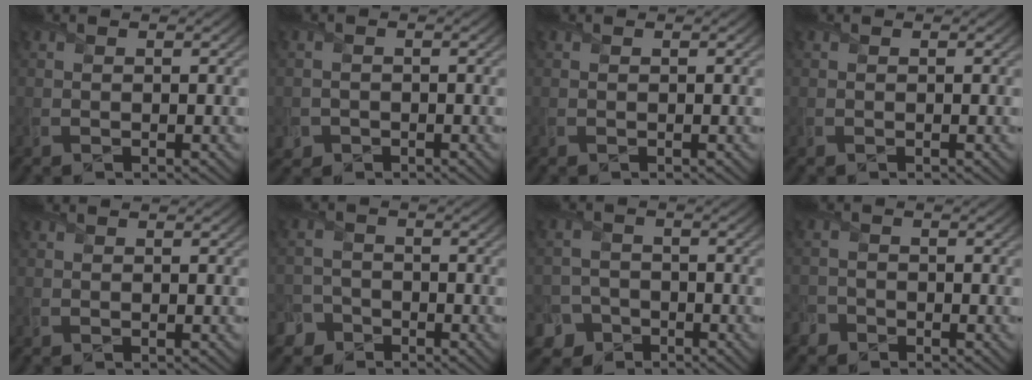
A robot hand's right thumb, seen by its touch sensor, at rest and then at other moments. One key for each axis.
{"total": 1.7, "fx": -0.9, "fy": 1.4, "fz": 0.1, "tx": 0.006, "ty": -0.005, "tz": -0.020}
{"total": 0.0}
{"total": 0.0}
{"total": 0.0}
{"total": 4.3, "fx": -3.3, "fy": 2.8, "fz": 0.5, "tx": 0.002, "ty": 0.001, "tz": -0.068}
{"total": 5.4, "fx": -3.7, "fy": 3.8, "fz": 0.8, "tx": 0.001, "ty": -0.004, "tz": -0.077}
{"total": 2.0, "fx": -1.6, "fy": 1.2, "fz": 0.1, "tx": 0.002, "ty": 0.001, "tz": -0.041}